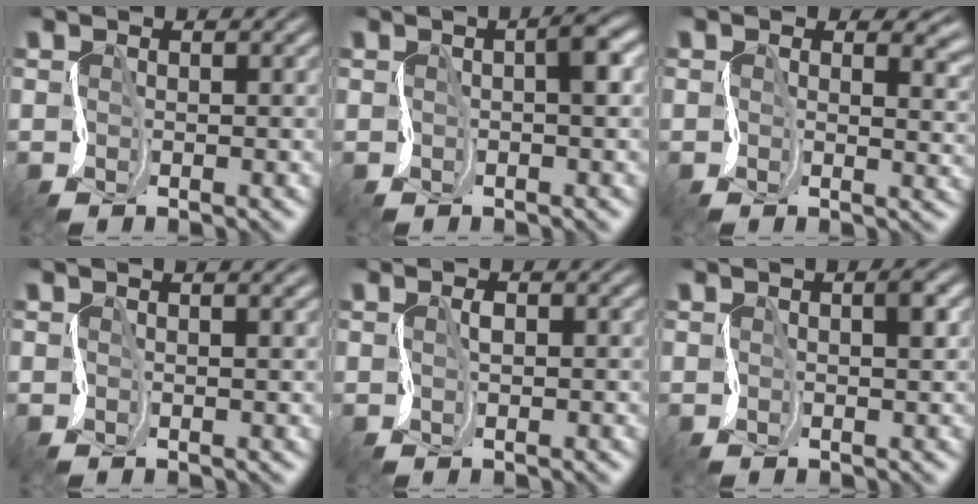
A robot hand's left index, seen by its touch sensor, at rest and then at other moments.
{"total": 2.3, "force": [0.2, 0.3, 2.2], "torque": [-0.034, 0.011, 0.002]}
{"total": 4.3, "force": [2.0, 2.4, 2.9], "torque": [-0.028, -0.004, 0.021]}
{"total": 2.5, "force": [1.5, 0.9, 1.8], "torque": [-0.010, 0.005, 0.005]}
{"total": 0.8, "force": [0.2, 0.3, 0.7], "torque": [-0.017, 0.003, 0.003]}
{"total": 1.5, "force": [0.4, 0.2, 1.4], "torque": [-0.020, 0.005, 0.007]}